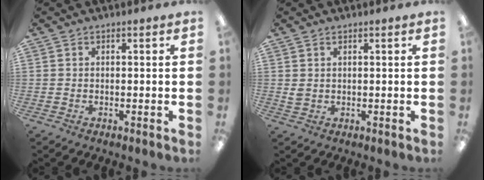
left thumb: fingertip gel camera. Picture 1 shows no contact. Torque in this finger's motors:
{"motor_torque": [0.22, 0.43, -0.01, -0.04, 0.00]}